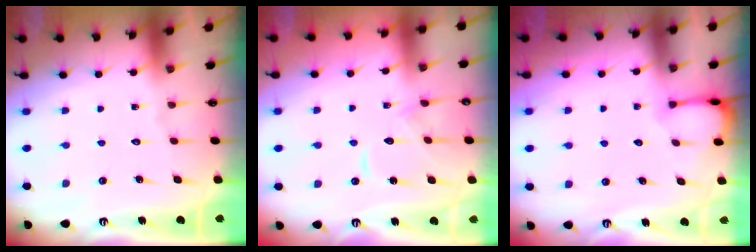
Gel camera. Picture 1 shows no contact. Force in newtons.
{"total": 10.0, "press": 10.0, "slide": 0.5}
{"total": 3.6, "press": 3.6, "slide": 0.3}